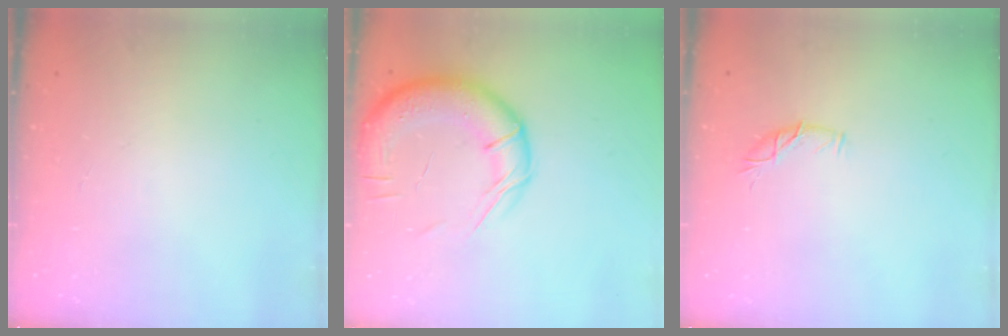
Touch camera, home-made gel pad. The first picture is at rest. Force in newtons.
{"total": 15.7, "press": 15.3, "slide": 3.2}
{"total": 6.1, "press": 6.1, "slide": 0.6}